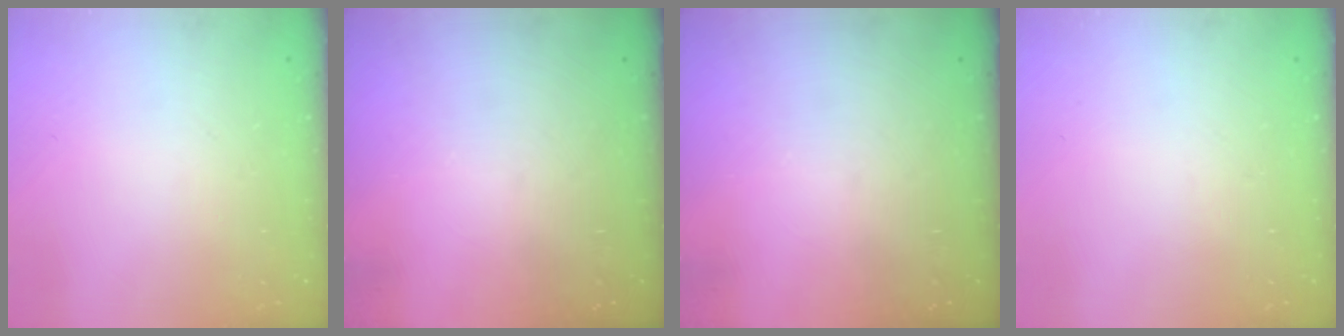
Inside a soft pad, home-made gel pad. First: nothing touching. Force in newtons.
{"total": 0.0}
{"total": 0.0}
{"total": 0.0}